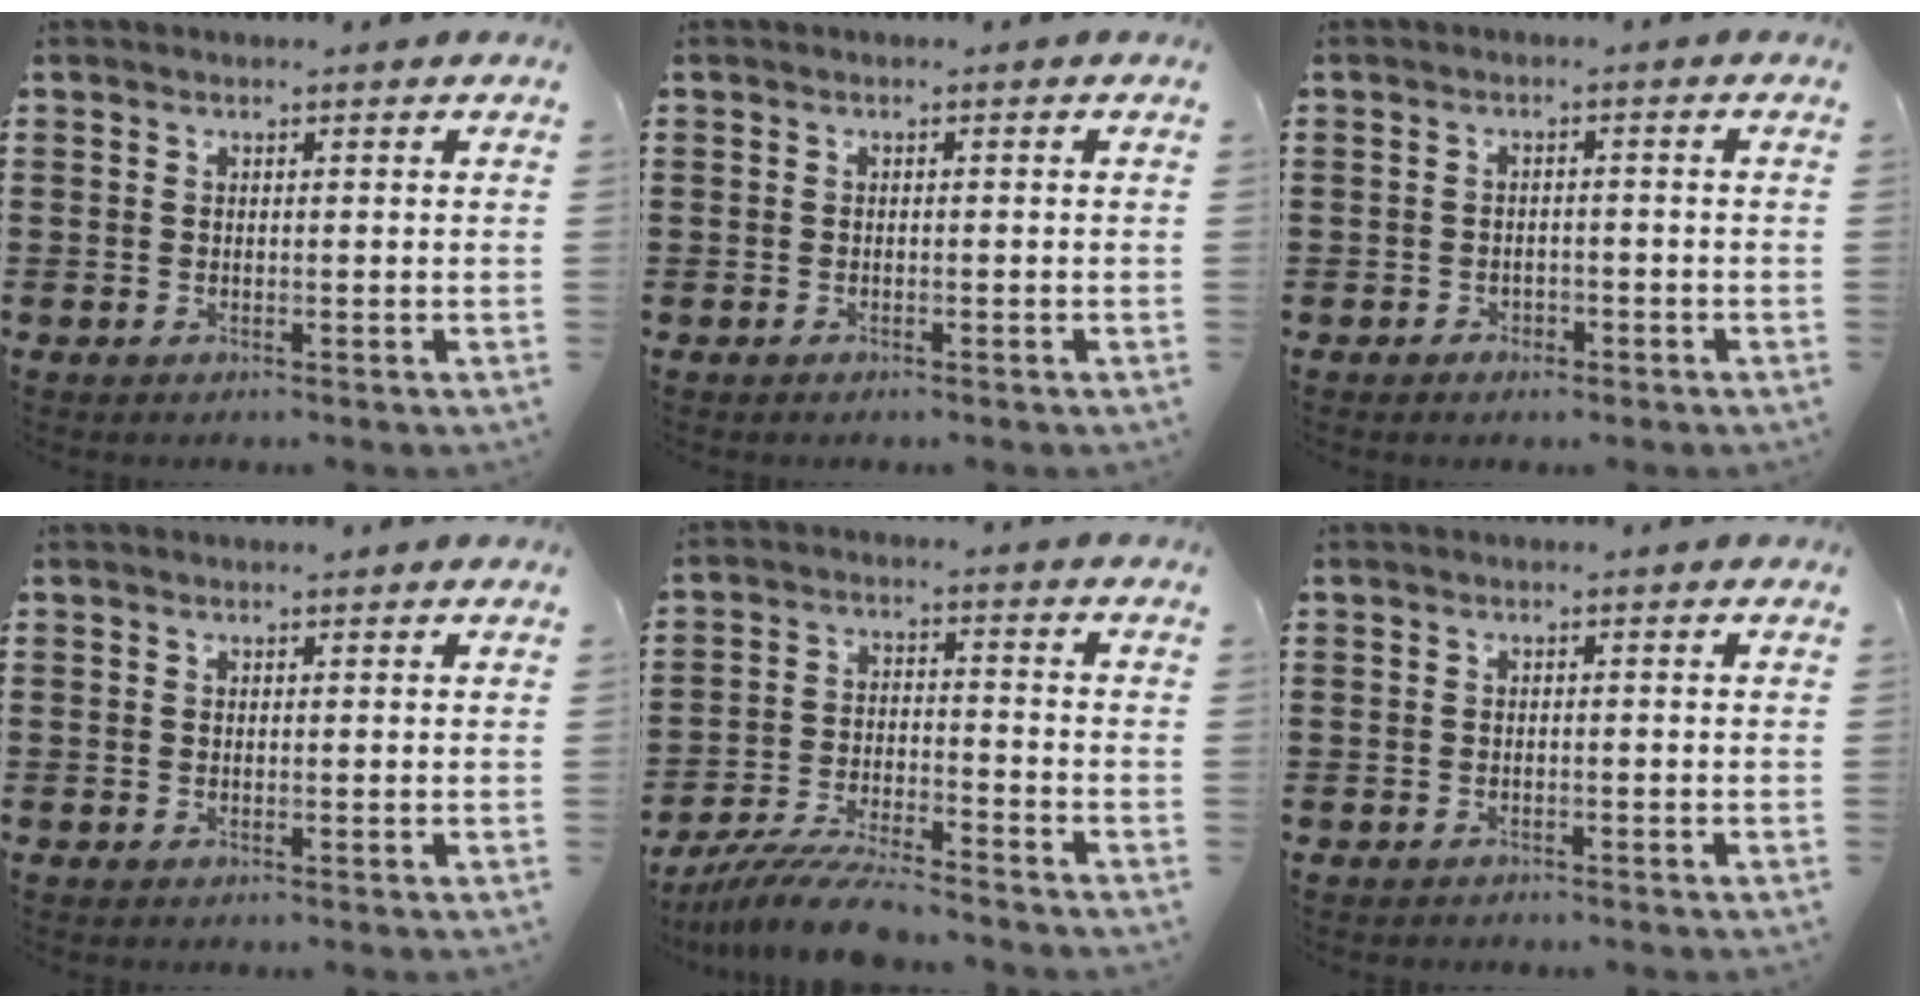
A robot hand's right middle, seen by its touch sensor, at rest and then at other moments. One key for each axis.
{"total": 0.6, "fx": -0.5, "fy": 0.0, "fz": 0.1, "tx": -0.006, "ty": -0.003, "tz": -0.010}
{"total": 1.5, "fx": -1.4, "fy": 0.6, "fz": 0.1, "tx": -0.010, "ty": -0.001, "tz": -0.030}
{"total": 0.0}
{"total": 8.3, "fx": -7.9, "fy": 0.5, "fz": 2.6, "tx": -0.052, "ty": 0.004, "tz": -0.150}
{"total": 0.9, "fx": -0.9, "fy": 0.3, "fz": -0.1, "tx": -0.001, "ty": 0.001, "tz": -0.019}